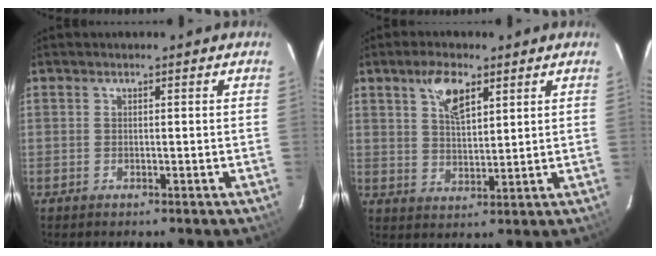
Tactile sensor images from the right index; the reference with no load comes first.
{"total": 6.7, "force": [3.8, 2.7, 4.9], "torque": [-0.088, 0.009, 0.071]}